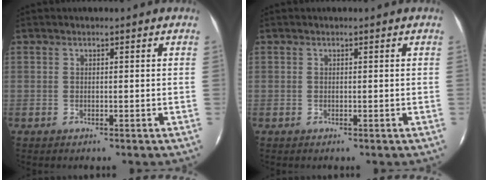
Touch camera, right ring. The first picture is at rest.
{"total": 0.0}